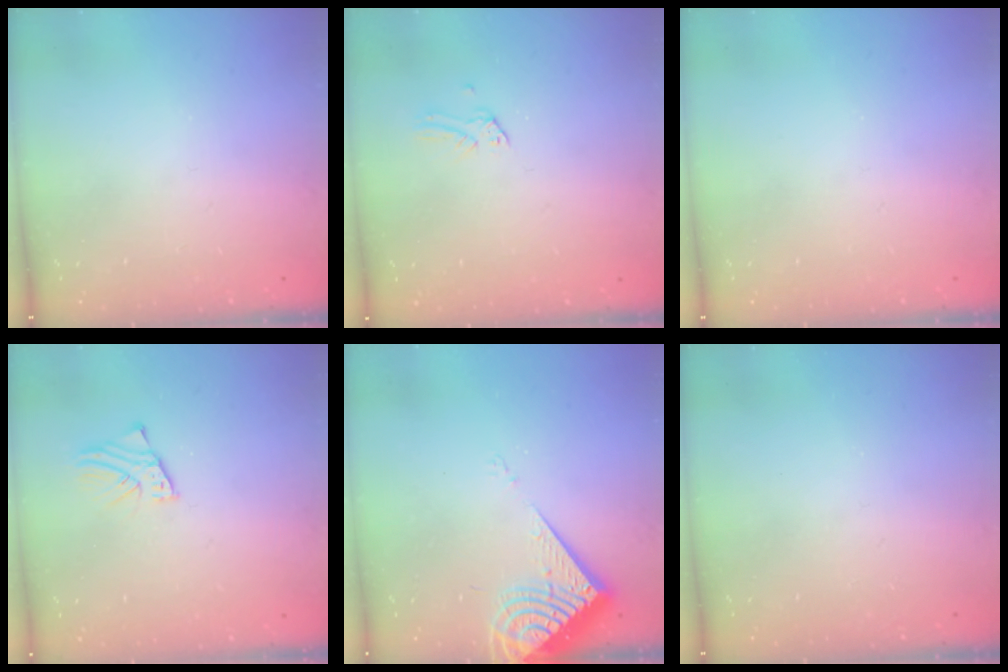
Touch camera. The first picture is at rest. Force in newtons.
{"total": 0.0}
{"total": 0.0}
{"total": 2.0, "press": 2.0, "slide": 0.1}
{"total": 10.0, "press": 9.9, "slide": 1.3}
{"total": 0.0}